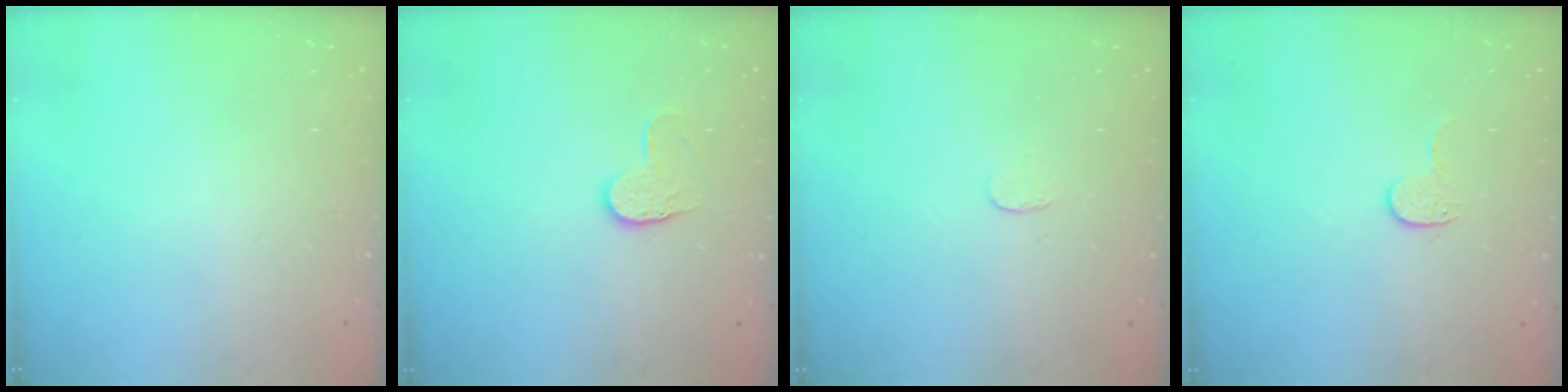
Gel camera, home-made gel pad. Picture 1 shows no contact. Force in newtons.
{"total": 6.4, "press": 6.4, "slide": 0.6}
{"total": 2.6, "press": 2.6, "slide": 0.2}
{"total": 3.9, "press": 3.9, "slide": 0.4}